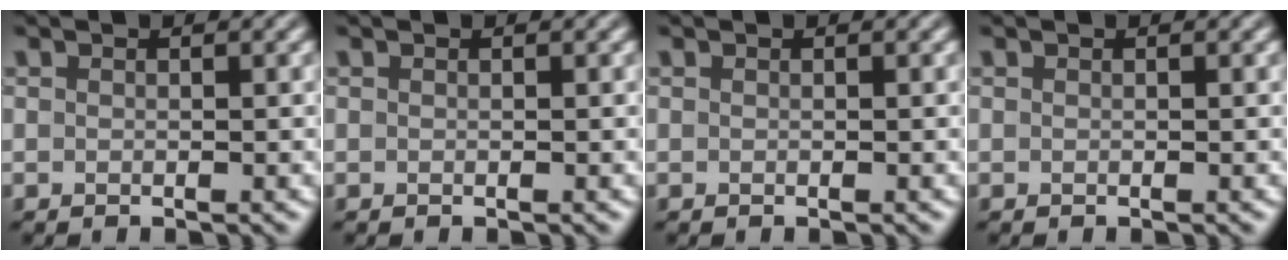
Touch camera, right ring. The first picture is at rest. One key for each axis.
{"total": 0.0}
{"total": 0.0}
{"total": 0.0}